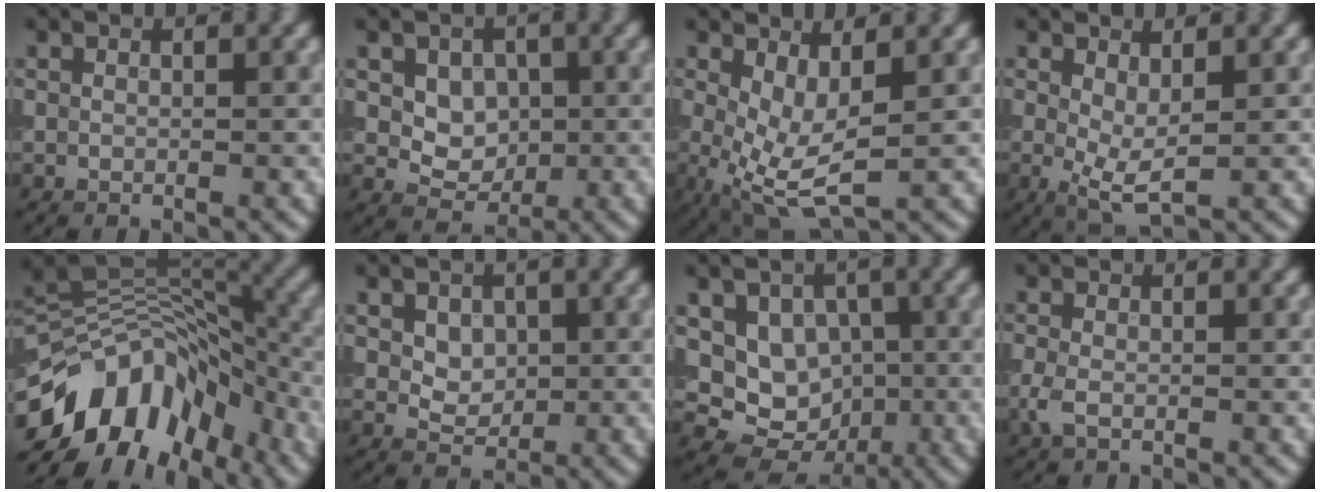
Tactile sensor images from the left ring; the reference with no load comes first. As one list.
[{"total": 3.3, "force": [0.4, 2.5, 2.1], "torque": [-0.029, -0.003, 0.004]}, {"total": 5.4, "force": [-0.3, 2.3, 4.9], "torque": [-0.118, -0.013, -0.002]}, {"total": 3.5, "force": [0.1, 1.3, 3.3], "torque": [-0.073, -0.007, 0.001]}, {"total": 12.6, "force": [-6.6, 8.0, 7.2], "torque": [-0.124, 0.022, -0.124]}, {"total": 2.2, "force": [0.6, 1.6, 1.4], "torque": [-0.023, -0.001, 0.009]}, {"total": 7.7, "force": [-0.4, 6.6, 4.0], "torque": [-0.044, 0.002, -0.020]}, {"total": 1.7, "force": [-0.6, 0.9, 1.3], "torque": [-0.035, 0.002, -0.015]}]